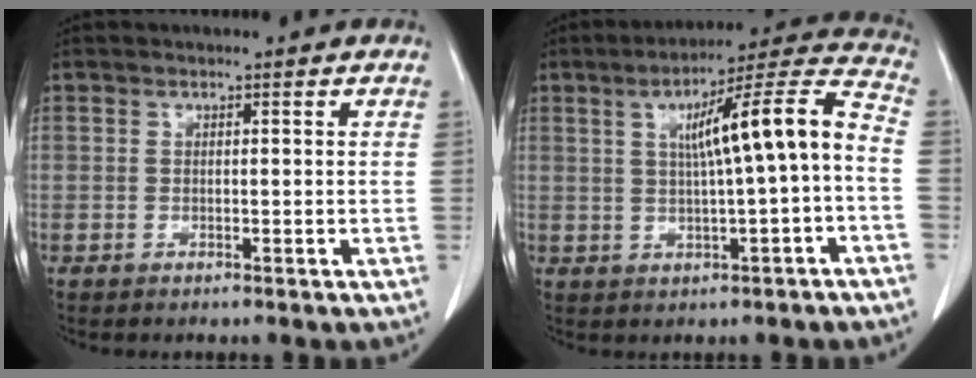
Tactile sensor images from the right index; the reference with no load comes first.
{"total": 12.5, "force": [0.3, 0.5, 12.5], "torque": [-0.181, 0.032, 0.005]}